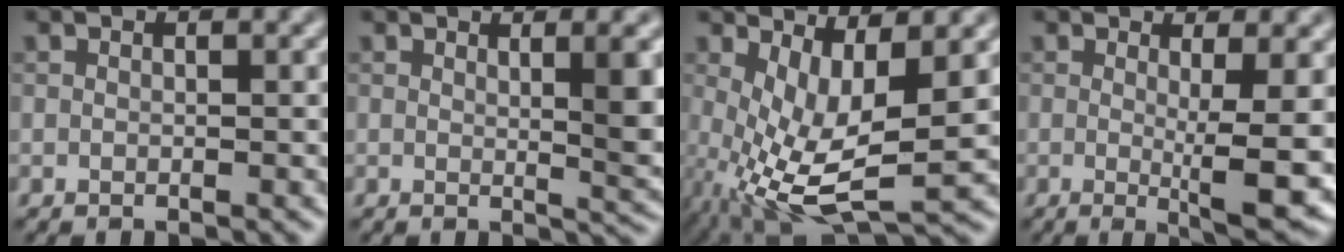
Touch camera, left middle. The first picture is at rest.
{"total": 4.4, "force": [1.4, 1.2, 4.0], "torque": [-0.041, -0.007, 0.020]}
{"total": 7.6, "force": [0.2, 2.8, 7.0], "torque": [-0.150, -0.015, 0.009]}
{"total": 6.2, "force": [0.1, 1.2, 6.1], "torque": [-0.083, -0.017, 0.006]}